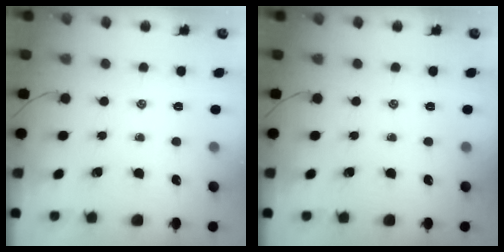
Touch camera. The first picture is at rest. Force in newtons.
{"total": 0.0}